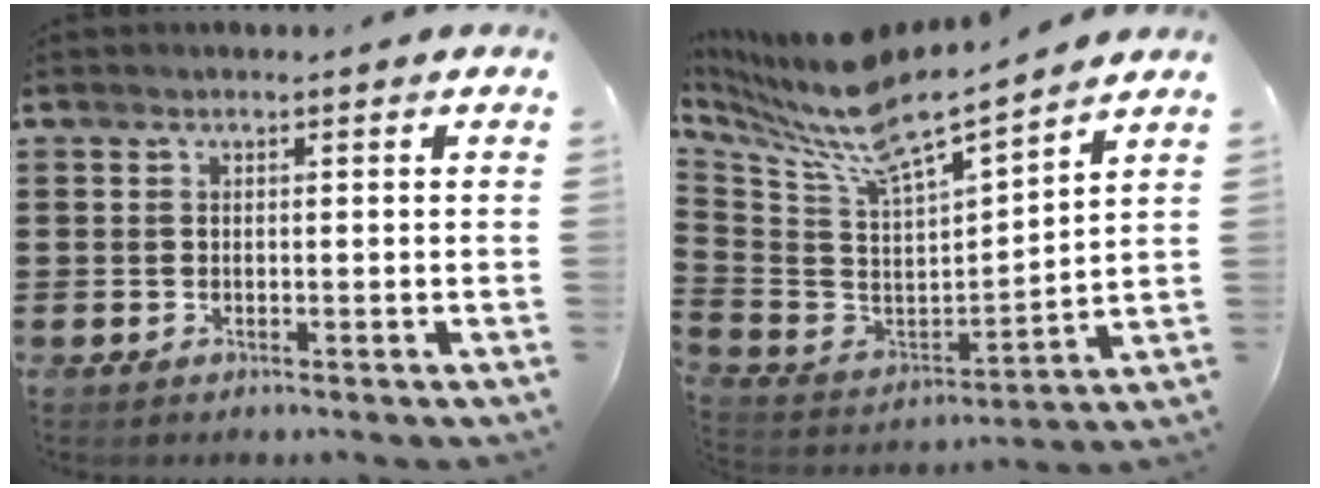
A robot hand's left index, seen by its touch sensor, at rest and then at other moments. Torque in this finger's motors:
{"motor_torque": [1.14, 1.00, 0.39, 0.21]}